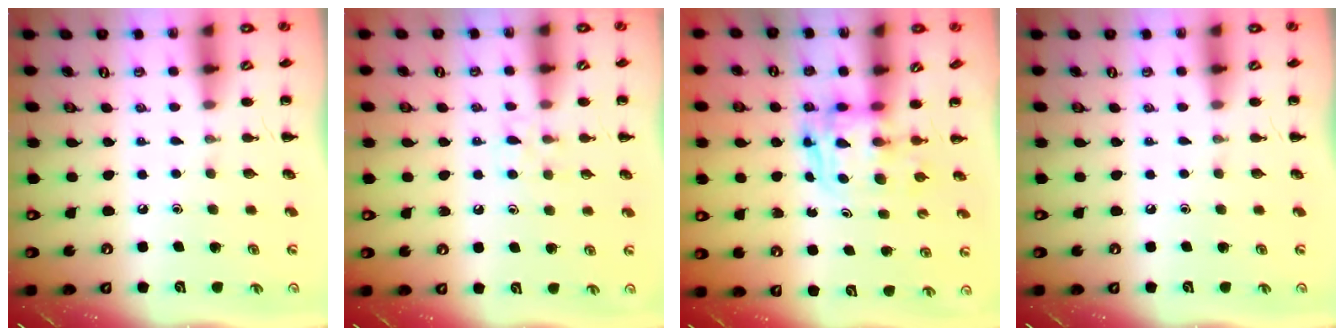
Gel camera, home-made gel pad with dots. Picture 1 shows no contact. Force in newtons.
{"total": 5.8, "press": 5.6, "slide": 1.7}
{"total": 2.7, "press": 2.7, "slide": 0.2}
{"total": 0.0}